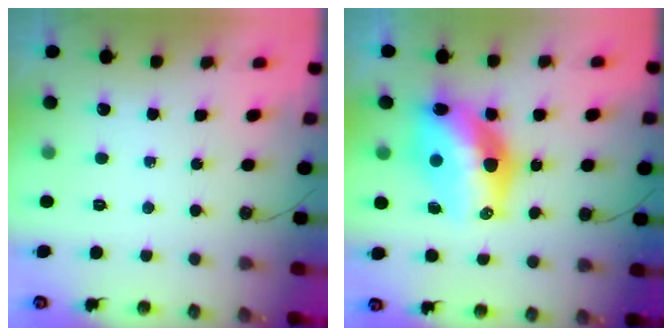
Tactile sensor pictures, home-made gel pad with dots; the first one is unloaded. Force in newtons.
{"total": 16.2, "press": 16.1, "slide": 1.8}